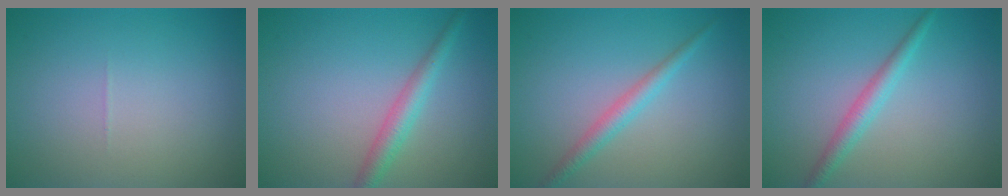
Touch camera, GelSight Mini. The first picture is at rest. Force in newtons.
{"total": 2.6, "press": 2.6, "slide": 0.0}
{"total": 2.0, "press": 2.0, "slide": 0.1}
{"total": 2.1, "press": 2.1, "slide": 0.1}